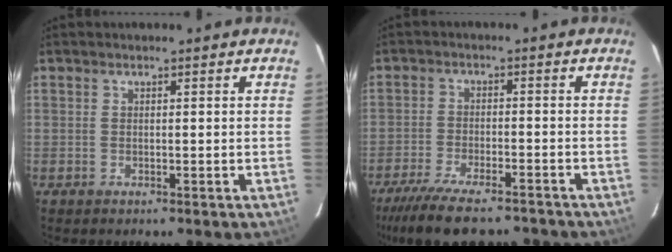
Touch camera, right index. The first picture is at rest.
{"total": 15.3, "force": [-12.7, 4.2, 7.5], "torque": [-0.161, -0.028, -0.200]}